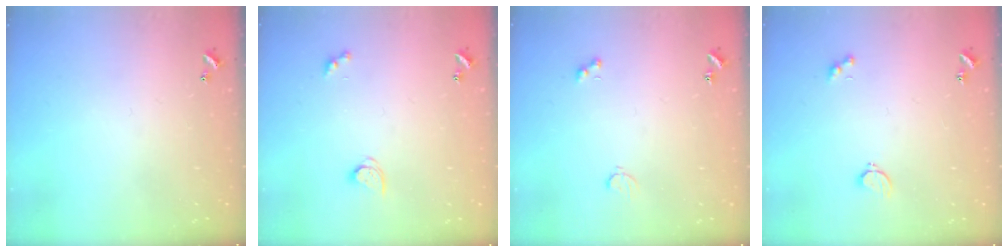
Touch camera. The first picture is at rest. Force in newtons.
{"total": 2.7, "press": 2.7, "slide": 0.5}
{"total": 2.3, "press": 2.1, "slide": 0.8}
{"total": 0.8, "press": 0.7, "slide": 0.4}